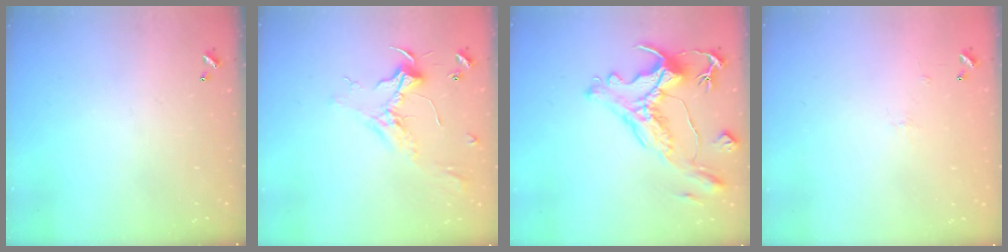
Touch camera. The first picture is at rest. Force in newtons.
{"total": 2.3, "press": 2.2, "slide": 0.6}
{"total": 2.8, "press": 2.4, "slide": 1.5}
{"total": 5.4, "press": 5.3, "slide": 0.6}